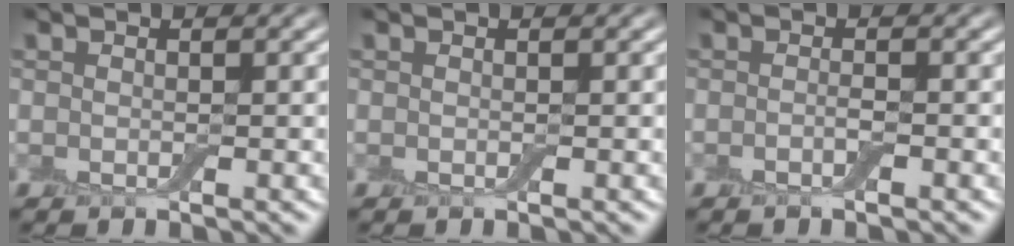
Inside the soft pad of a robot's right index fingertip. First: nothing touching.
{"total": 0.0}
{"total": 0.9, "force": [-0.4, 0.2, 0.8], "torque": [-0.014, -0.001, -0.008]}